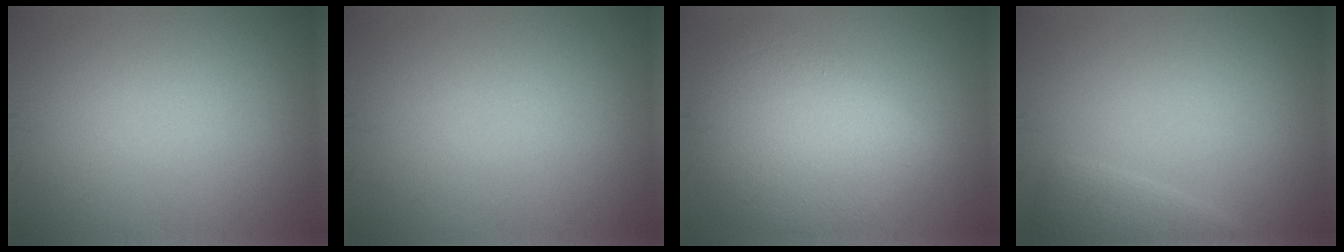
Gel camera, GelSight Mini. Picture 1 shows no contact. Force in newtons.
{"total": 0.0}
{"total": 7.3, "press": 7.3, "slide": 0.2}
{"total": 1.7, "press": 1.7, "slide": 0.2}